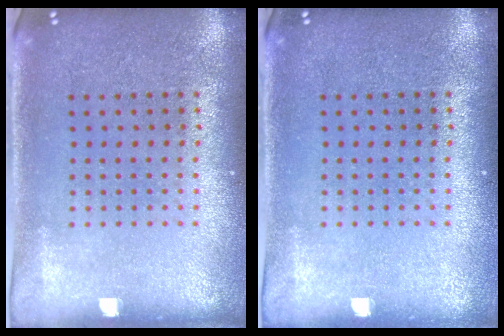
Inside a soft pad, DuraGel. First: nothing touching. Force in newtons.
{"total": 0.0}